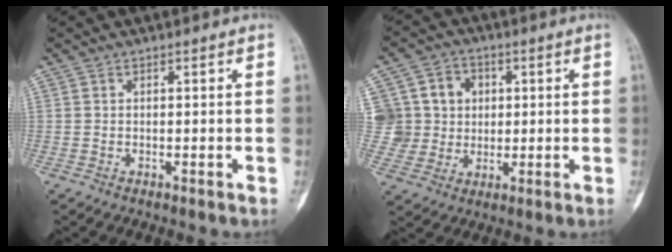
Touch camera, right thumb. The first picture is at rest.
{"total": 10.7, "force": [2.0, 10.1, 3.0], "torque": [-0.019, 0.016, 0.041]}